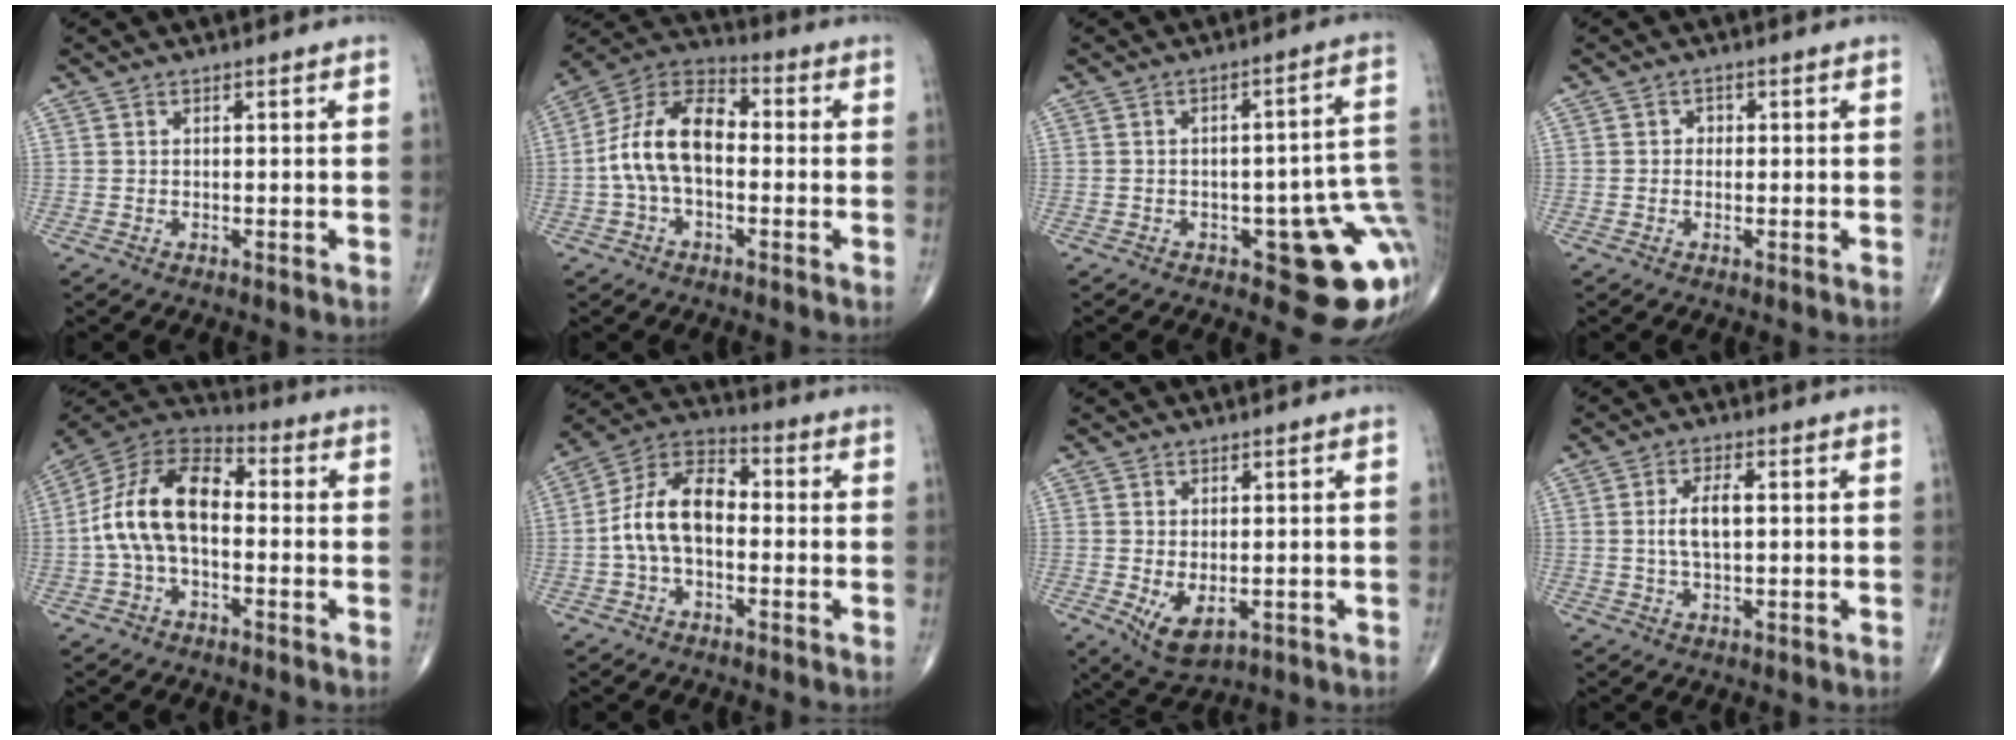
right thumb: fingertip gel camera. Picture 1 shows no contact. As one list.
[{"total": 13.3, "force": [-0.8, 7.8, 10.7], "torque": [-0.197, 0.040, -0.027]}, {"total": 14.8, "force": [-3.9, 5.5, 13.1], "torque": [-0.111, 0.023, -0.036]}, {"total": 1.2, "force": [0.0, 1.1, 0.5], "torque": [0.001, 0.004, -0.005]}, {"total": 14.6, "force": [-0.8, 8.5, 11.9], "torque": [-0.218, 0.042, -0.029]}, {"total": 12.0, "force": [-1.1, 7.2, 9.5], "torque": [-0.169, 0.040, -0.032]}, {"total": 5.6, "force": [-1.1, 3.1, 4.6], "torque": [-0.074, -0.010, -0.004]}, {"total": 5.2, "force": [0.5, 2.2, 4.7], "torque": [-0.096, 0.002, 0.007]}]